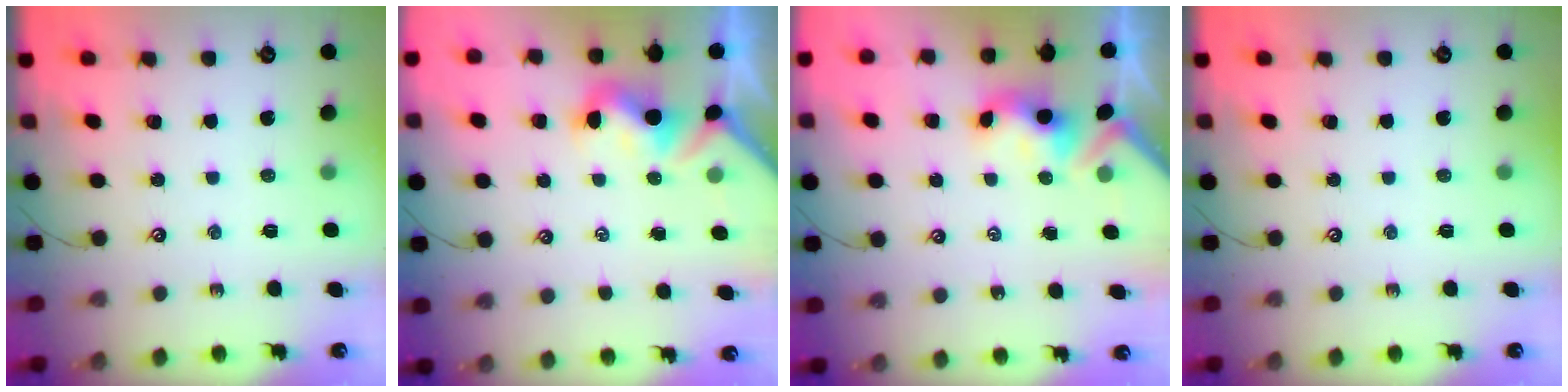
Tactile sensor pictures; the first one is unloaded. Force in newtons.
{"total": 1.6, "press": 1.5, "slide": 0.7}
{"total": 3.1, "press": 3.1, "slide": 0.2}
{"total": 0.0}